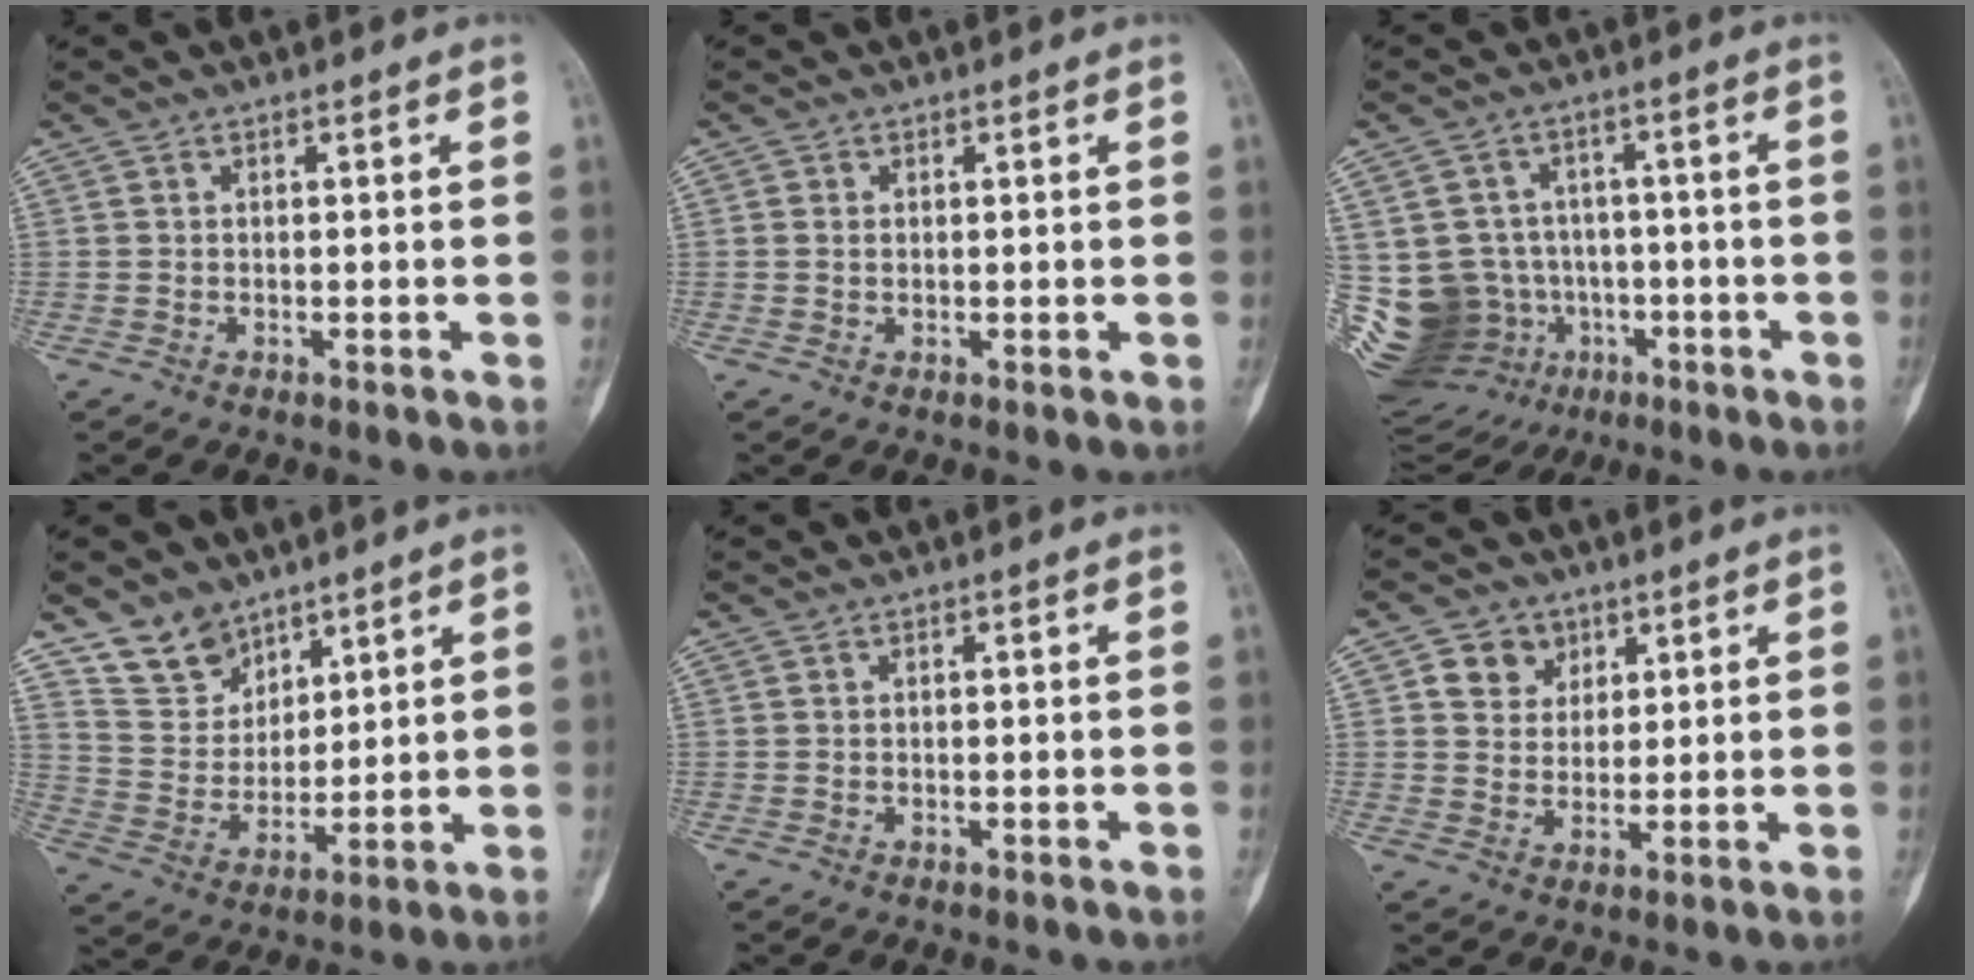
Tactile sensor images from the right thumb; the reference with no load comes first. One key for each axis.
{"total": 0.7, "fx": 0.1, "fy": 0.6, "fz": 0.3, "tx": -0.006, "ty": 0.001, "tz": 0.003}
{"total": 20.6, "fx": -5.4, "fy": 17.6, "fz": 9.3, "tx": -0.196, "ty": 0.053, "tz": -0.068}
{"total": 9.5, "fx": 7.2, "fy": 5.9, "fz": 1.9, "tx": -0.008, "ty": -0.052, "tz": 0.153}
{"total": 0.0}
{"total": 6.1, "fx": 2.7, "fy": 5.2, "fz": 1.8, "tx": -0.003, "ty": -0.008, "tz": 0.047}